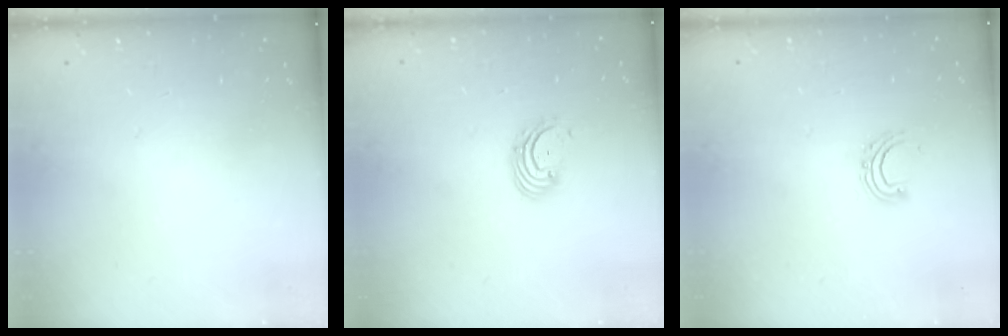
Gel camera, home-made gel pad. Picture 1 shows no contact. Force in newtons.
{"total": 2.9, "press": 2.9, "slide": 0.3}
{"total": 5.5, "press": 5.4, "slide": 1.1}